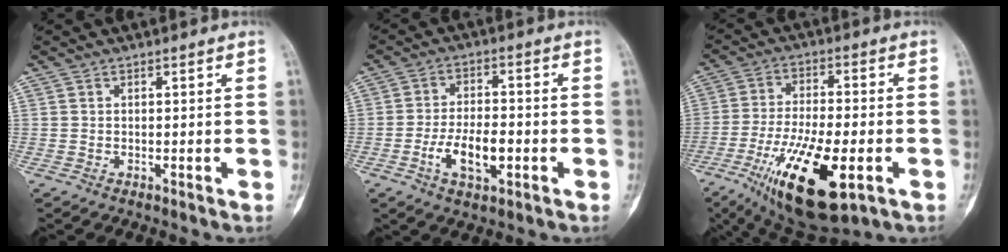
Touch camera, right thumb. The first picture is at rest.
{"total": 8.5, "force": [-2.7, 4.0, 6.9], "torque": [-0.122, 0.014, -0.048]}
{"total": 19.5, "force": [-7.6, 7.0, 16.5], "torque": [-0.312, -0.003, -0.120]}